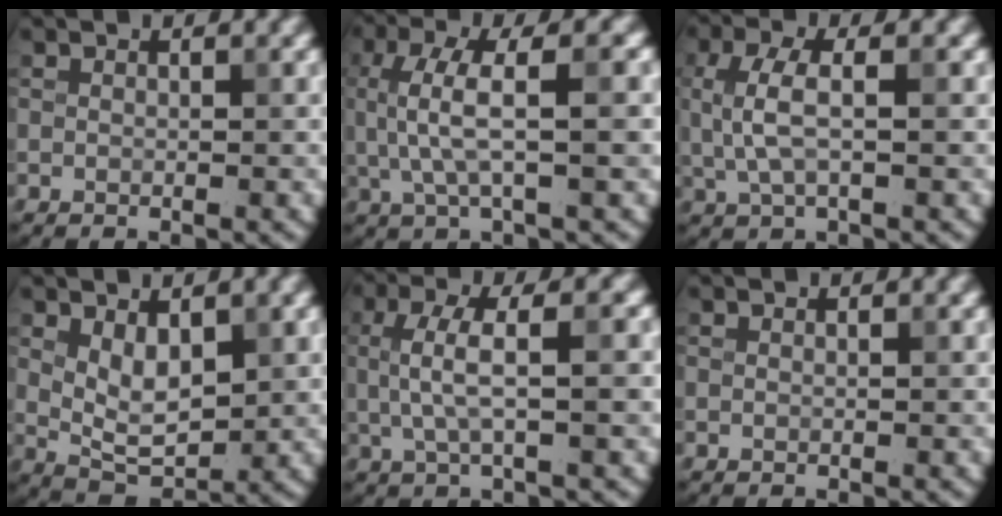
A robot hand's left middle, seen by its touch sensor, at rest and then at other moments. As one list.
[{"total": 5.6, "force": [0.6, 1.5, 5.4], "torque": [-0.112, 0.006, 0.010]}, {"total": 3.8, "force": [0.3, 1.4, 3.5], "torque": [-0.081, 0.005, 0.005]}, {"total": 4.1, "force": [1.2, 2.2, 3.3], "torque": [-0.064, -0.006, 0.026]}, {"total": 4.6, "force": [0.4, 1.1, 4.4], "torque": [-0.090, 0.008, 0.007]}, {"total": 0.0}]